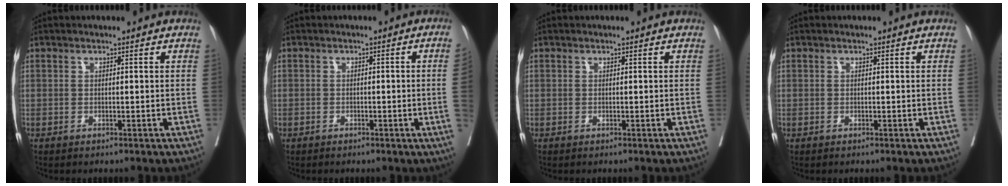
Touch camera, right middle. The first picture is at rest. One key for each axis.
{"total": 3.1, "fx": -0.5, "fy": -1.1, "fz": 2.8, "tx": -0.038, "ty": 0.002, "tz": -0.007}
{"total": 0.0}
{"total": 0.0}